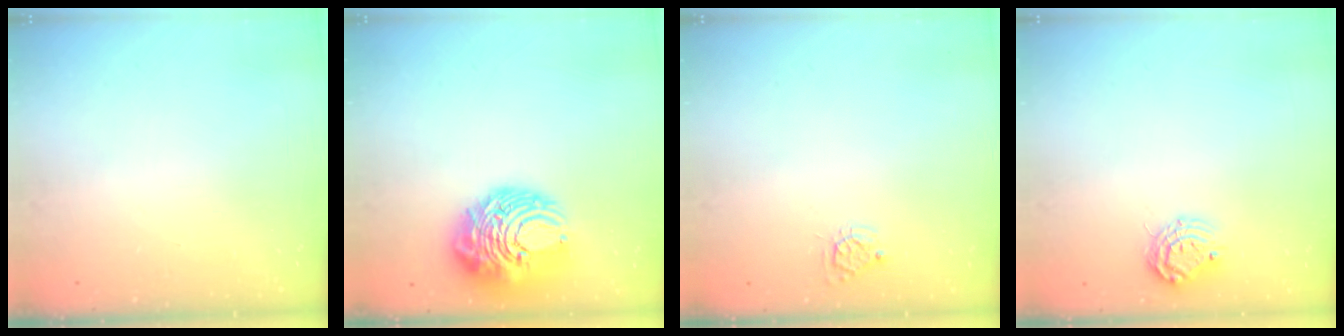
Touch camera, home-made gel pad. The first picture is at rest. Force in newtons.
{"total": 12.3, "press": 12.3, "slide": 1.3}
{"total": 3.9, "press": 3.9, "slide": 0.3}
{"total": 7.7, "press": 7.7, "slide": 0.4}